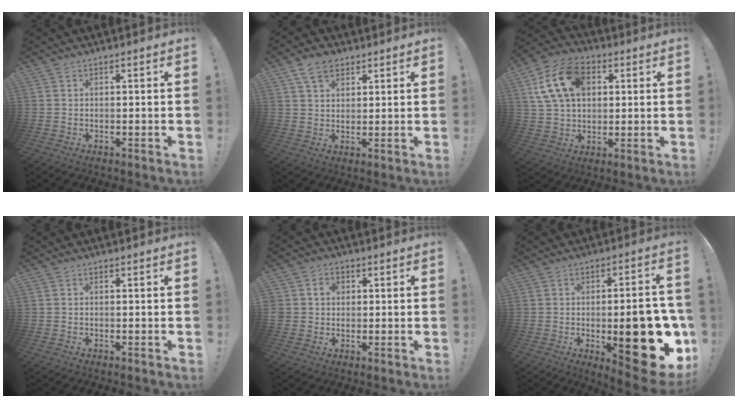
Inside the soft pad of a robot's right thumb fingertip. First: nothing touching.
{"total": 7.0, "force": [4.4, 4.2, 3.4], "torque": [-0.057, -0.012, 0.083]}
{"total": 16.6, "force": [5.4, 11.5, 10.7], "torque": [-0.187, -0.006, 0.105]}
{"total": 0.0}
{"total": 4.3, "force": [0.6, 4.1, 1.3], "torque": [-0.022, 0.009, 0.013]}
{"total": 21.6, "force": [-5.0, 7.8, 19.5], "torque": [-0.240, 0.013, -0.061]}